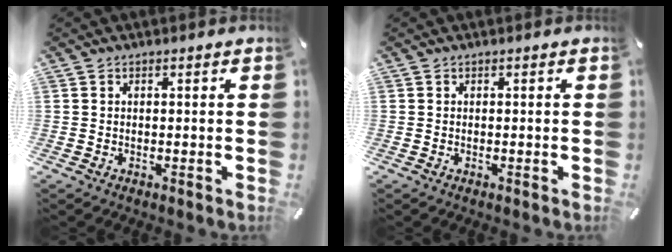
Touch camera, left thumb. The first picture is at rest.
{"total": 0.0}